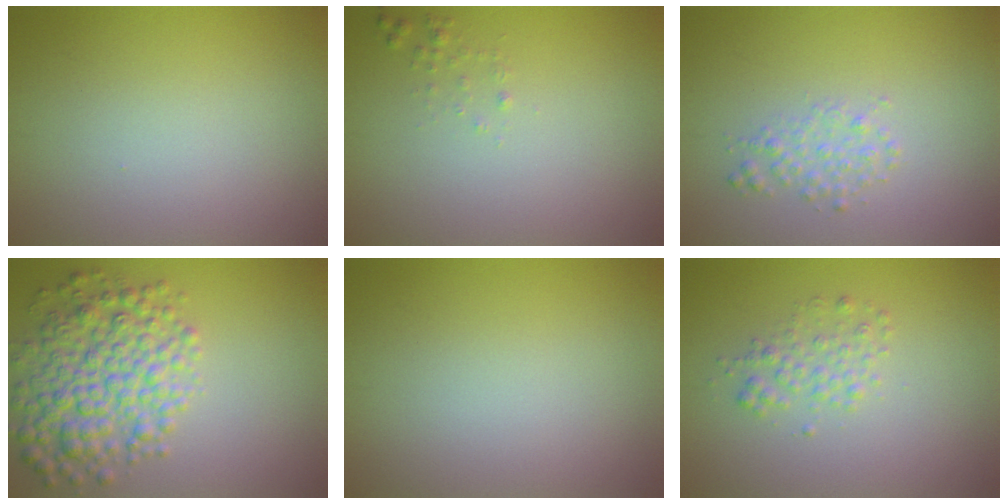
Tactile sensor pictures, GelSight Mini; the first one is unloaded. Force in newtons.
{"total": 0.6, "press": 0.6, "slide": 0.0}
{"total": 1.6, "press": 1.6, "slide": 0.1}
{"total": 6.2, "press": 6.2, "slide": 0.0}
{"total": 0.0}
{"total": 1.7, "press": 1.7, "slide": 0.0}